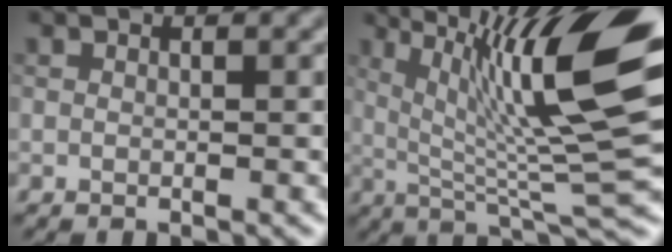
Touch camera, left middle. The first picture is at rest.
{"total": 13.0, "force": [4.1, 2.1, 12.2], "torque": [-0.192, 0.013, 0.078]}